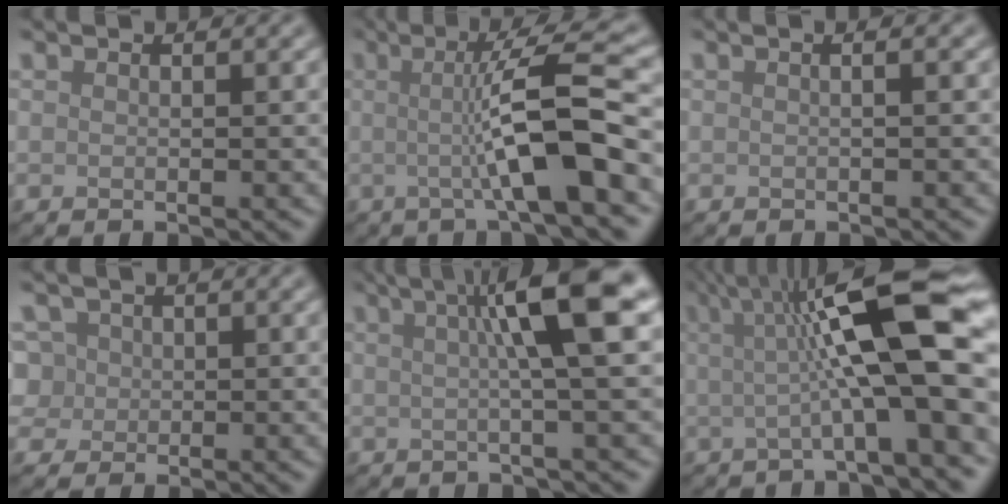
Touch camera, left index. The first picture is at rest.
{"total": 8.1, "force": [-0.6, 1.4, 8.0], "torque": [-0.122, 0.000, -0.012]}
{"total": 2.0, "force": [0.5, 0.9, 1.7], "torque": [-0.010, 0.006, -0.017]}
{"total": 3.1, "force": [0.8, 2.8, 1.0], "torque": [-0.039, 0.009, 0.021]}
{"total": 8.1, "force": [1.9, 1.1, 7.8], "torque": [-0.098, 0.019, 0.024]}
{"total": 12.2, "force": [1.2, 2.4, 11.9], "torque": [-0.171, 0.021, 0.016]}